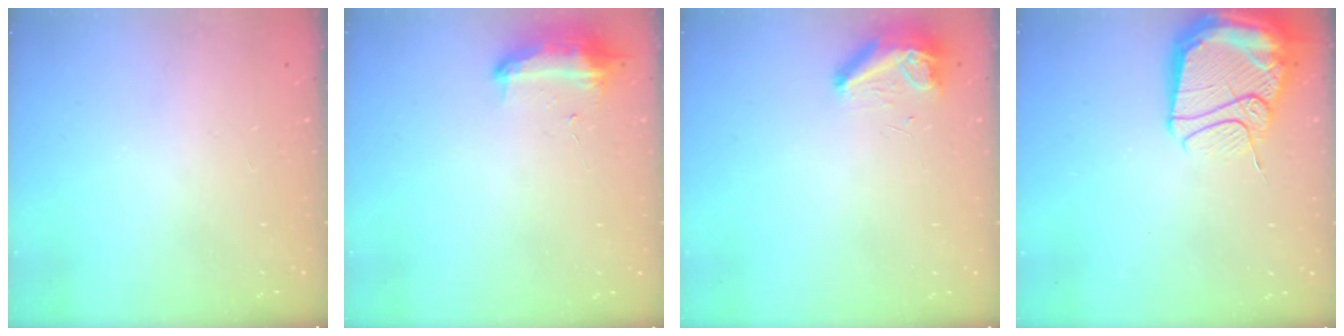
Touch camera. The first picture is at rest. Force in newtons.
{"total": 8.7, "press": 8.7, "slide": 0.3}
{"total": 13.1, "press": 10.6, "slide": 7.7}
{"total": 17.2, "press": 17.1, "slide": 1.5}